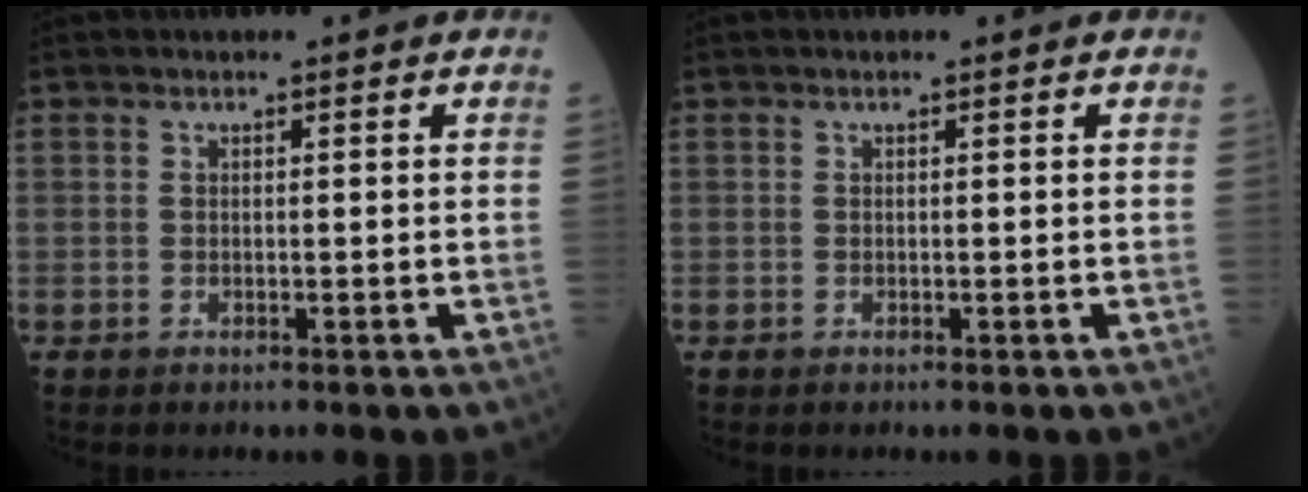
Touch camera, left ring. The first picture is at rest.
{"total": 0.0}